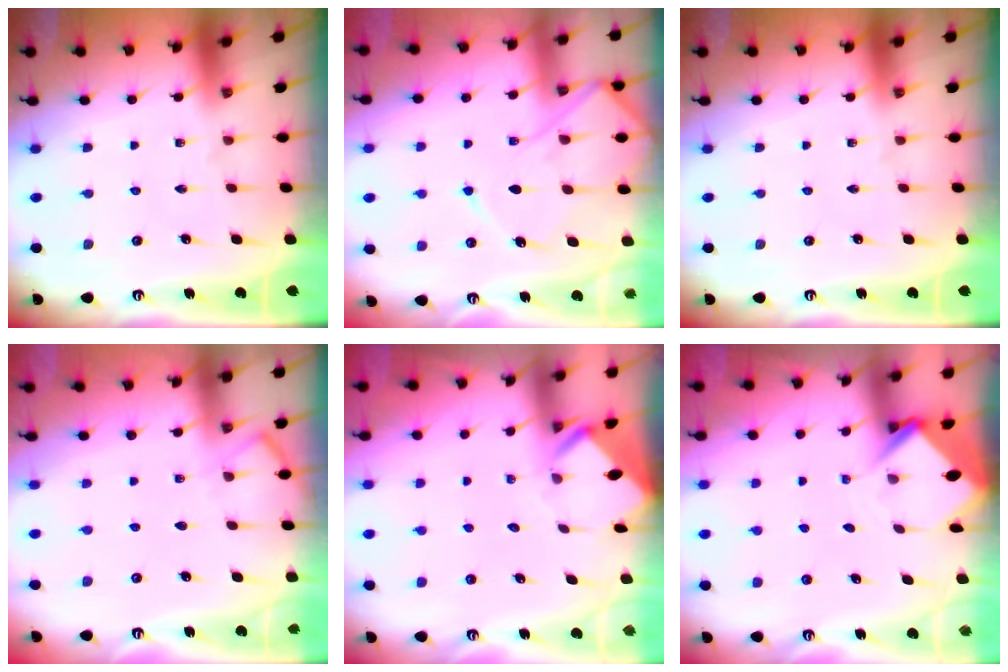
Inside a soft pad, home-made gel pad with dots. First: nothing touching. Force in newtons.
{"total": 11.0, "press": 10.9, "slide": 1.2}
{"total": 0.0}
{"total": 5.5, "press": 5.4, "slide": 0.7}
{"total": 3.4, "press": 3.4, "slide": 0.1}
{"total": 3.8, "press": 3.8, "slide": 0.2}